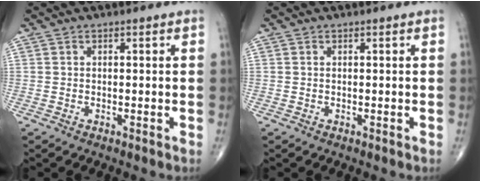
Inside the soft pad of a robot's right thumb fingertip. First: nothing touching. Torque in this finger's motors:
{"motor_torque": [0.39, 0.53, -0.04, -0.05, -0.02]}